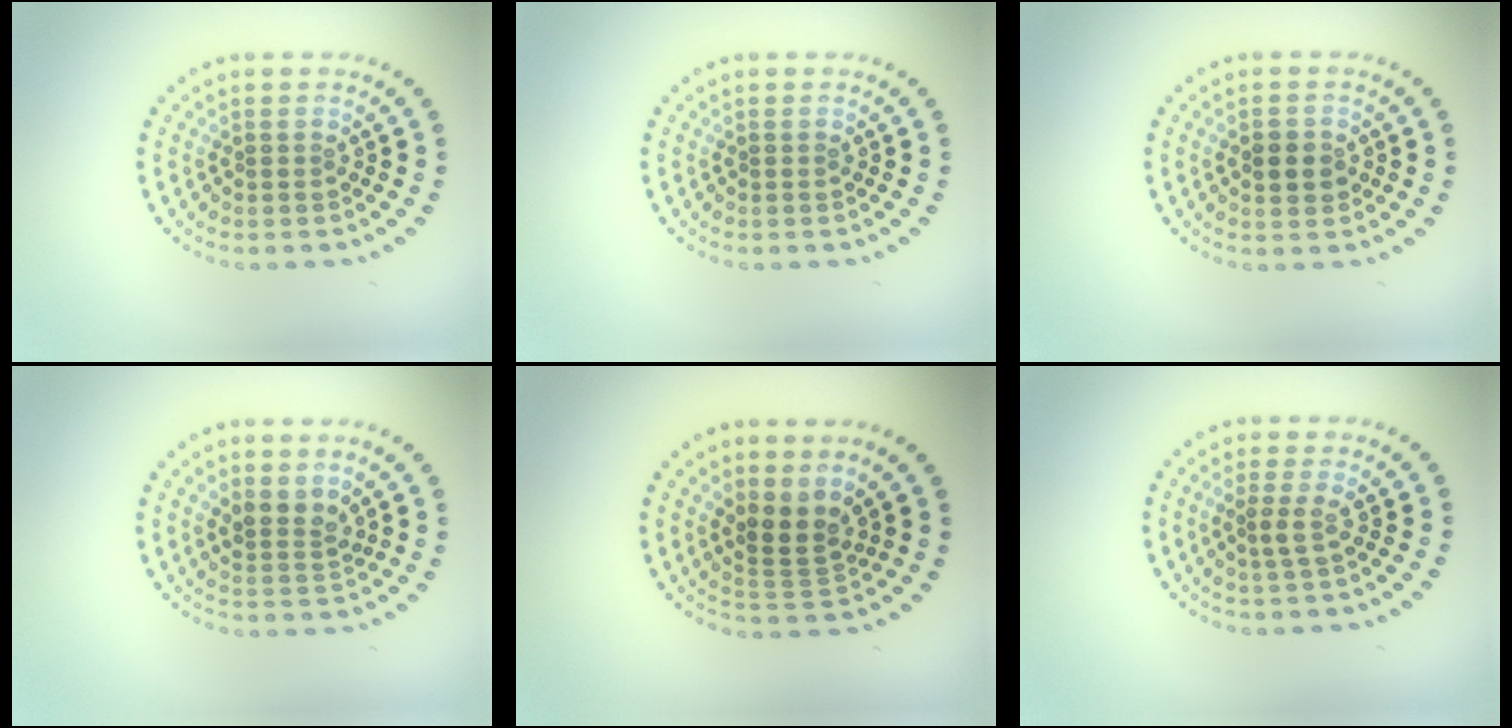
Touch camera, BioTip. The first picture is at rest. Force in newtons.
{"total": 0.0}
{"total": 2.2, "press": 2.2, "slide": 0.1}
{"total": 2.2, "press": 1.9, "slide": 1.2}
{"total": 2.8, "press": 2.1, "slide": 1.8}
{"total": 1.4, "press": 1.0, "slide": 0.9}